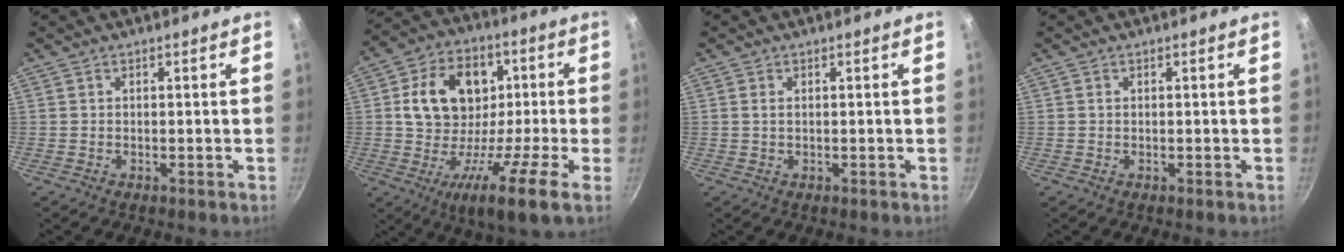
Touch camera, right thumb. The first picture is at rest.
{"total": 16.7, "force": [-2.2, 9.1, 13.8], "torque": [-0.213, 0.036, -0.057]}
{"total": 0.9, "force": [0.2, 0.5, 0.8], "torque": [-0.015, 0.000, 0.003]}
{"total": 0.0}